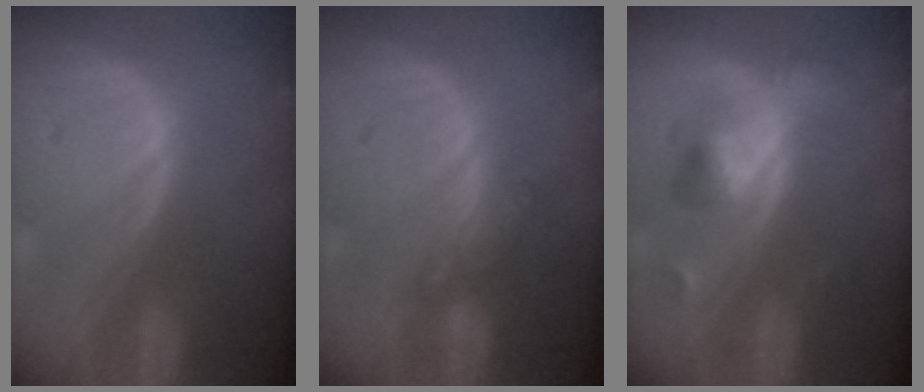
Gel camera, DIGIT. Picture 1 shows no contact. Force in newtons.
{"total": 4.4, "press": 4.1, "slide": 1.6}
{"total": 5.1, "press": 5.1, "slide": 0.9}